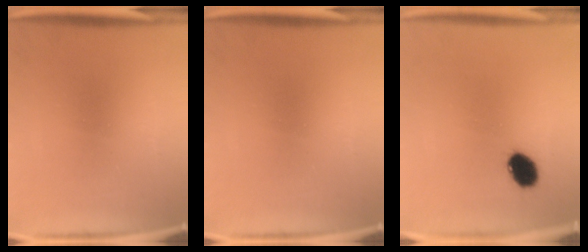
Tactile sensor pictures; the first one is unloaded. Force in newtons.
{"total": 0.0}
{"total": 6.2}